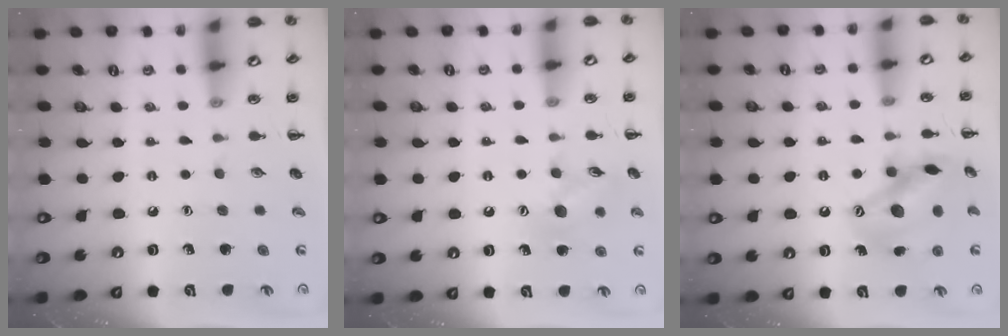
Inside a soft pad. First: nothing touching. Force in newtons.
{"total": 10.0, "press": 9.9, "slide": 1.3}
{"total": 14.8, "press": 14.8, "slide": 1.0}